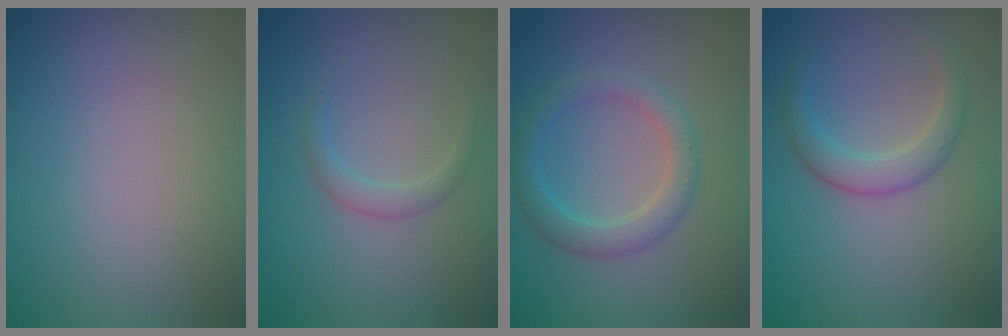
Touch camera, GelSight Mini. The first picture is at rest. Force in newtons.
{"total": 1.4, "press": 1.4, "slide": 0.1}
{"total": 3.1, "press": 3.1, "slide": 0.0}
{"total": 2.7, "press": 2.7, "slide": 0.2}